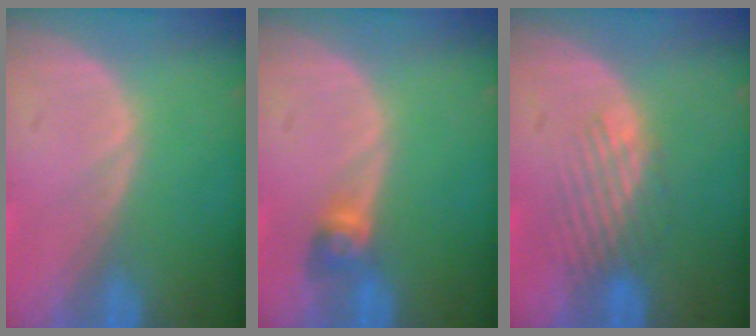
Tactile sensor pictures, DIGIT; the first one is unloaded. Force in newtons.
{"total": 2.7, "press": 2.5, "slide": 0.9}
{"total": 3.6, "press": 3.1, "slide": 1.9}